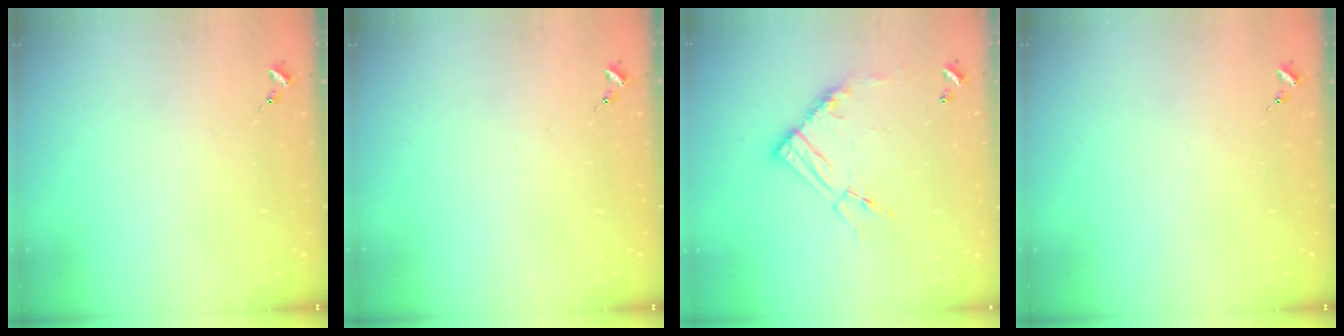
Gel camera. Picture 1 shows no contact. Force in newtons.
{"total": 0.0}
{"total": 13.1, "press": 13.0, "slide": 1.2}
{"total": 0.0}